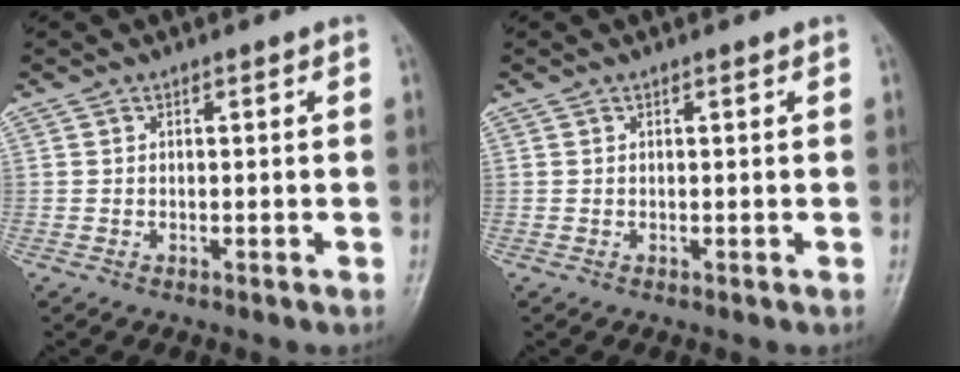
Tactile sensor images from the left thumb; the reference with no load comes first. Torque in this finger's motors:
{"motor_torque": [0.06, 0.03, 0.14, -0.04, -0.01]}